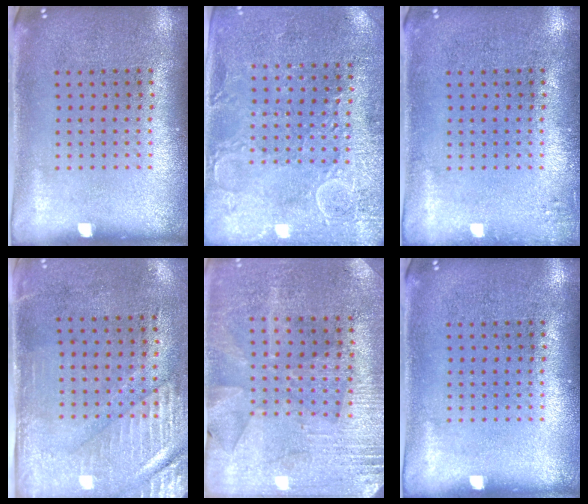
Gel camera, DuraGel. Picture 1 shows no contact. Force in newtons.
{"total": 2.8, "press": 2.7, "slide": 0.8}
{"total": 1.0, "press": 1.0, "slide": 0.2}
{"total": 2.9, "press": 2.5, "slide": 1.5}
{"total": 2.8, "press": 2.7, "slide": 0.7}
{"total": 0.0}